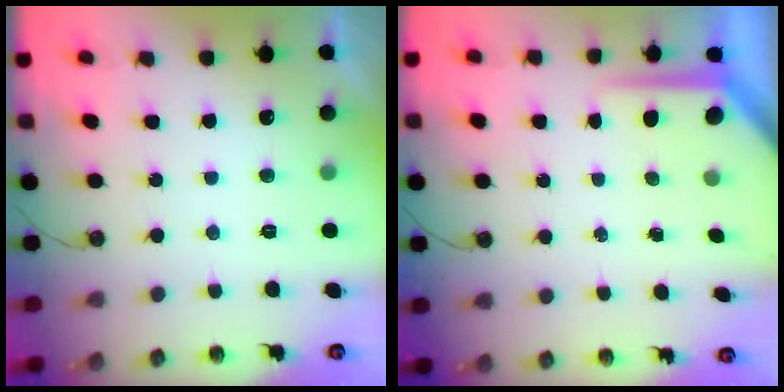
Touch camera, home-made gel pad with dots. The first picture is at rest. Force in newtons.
{"total": 5.6, "press": 5.5, "slide": 0.4}